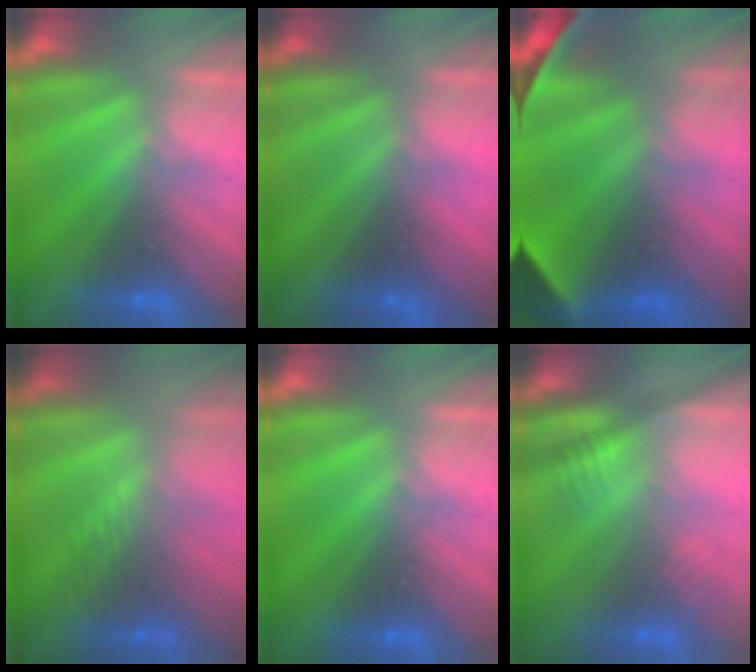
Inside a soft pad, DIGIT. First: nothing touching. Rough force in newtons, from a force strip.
{"total": 2.0}
{"total": 11.0}
{"total": 2.4}
{"total": 0.0}
{"total": 2.5}